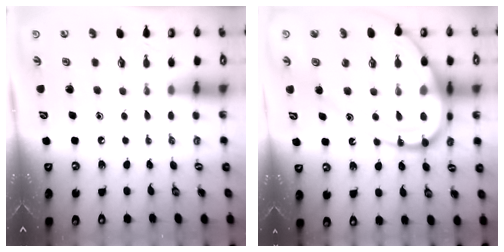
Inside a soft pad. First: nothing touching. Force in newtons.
{"total": 20.7, "press": 20.6, "slide": 2.3}